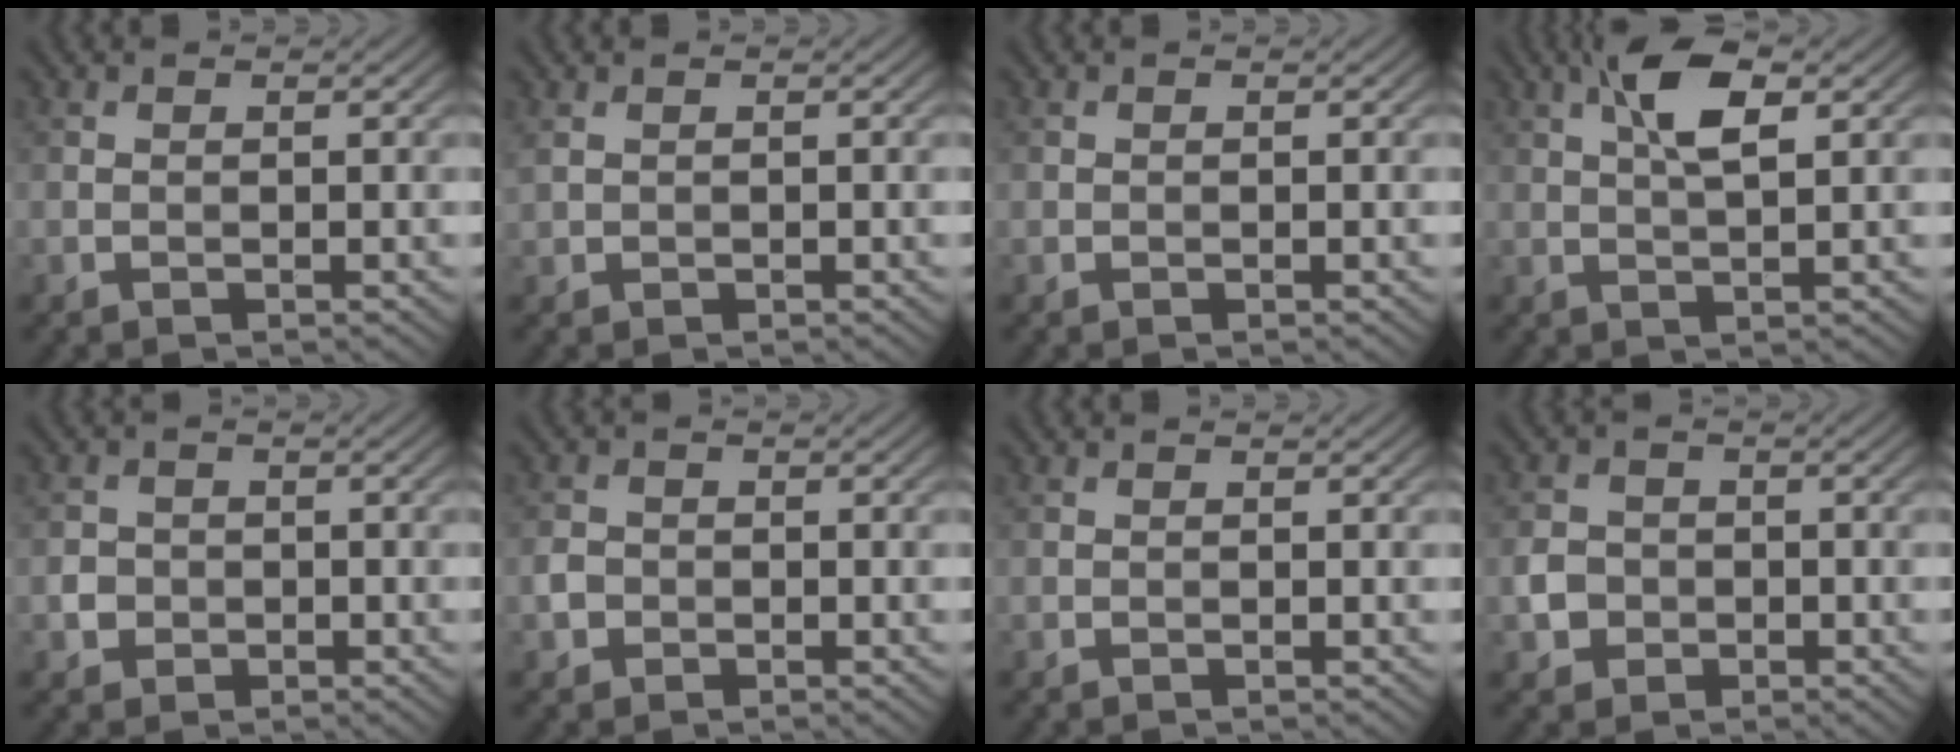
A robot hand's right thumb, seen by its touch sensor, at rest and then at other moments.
{"total": 1.2, "force": [0.5, 0.7, 0.8], "torque": [-0.024, 0.003, 0.013]}
{"total": 0.0}
{"total": 5.9, "force": [2.2, 1.8, 5.1], "torque": [-0.103, 0.008, 0.037]}
{"total": 2.1, "force": [-0.6, 2.0, 0.5], "torque": [-0.004, -0.002, -0.013]}
{"total": 1.9, "force": [-0.7, 1.7, 0.6], "torque": [-0.012, -0.001, -0.020]}
{"total": 0.0}
{"total": 3.0, "force": [-0.9, 2.7, 1.0], "torque": [-0.023, -0.001, -0.021]}